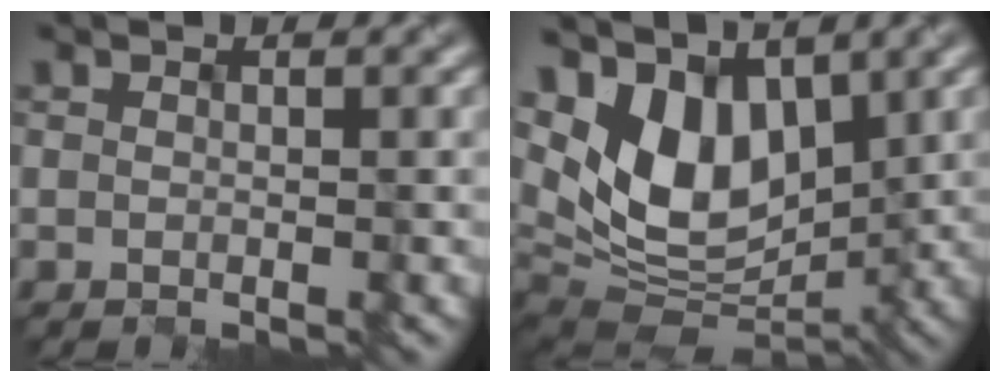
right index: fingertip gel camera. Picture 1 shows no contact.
{"total": 8.0, "force": [3.0, 4.8, 5.6], "torque": [-0.118, -0.007, 0.054]}